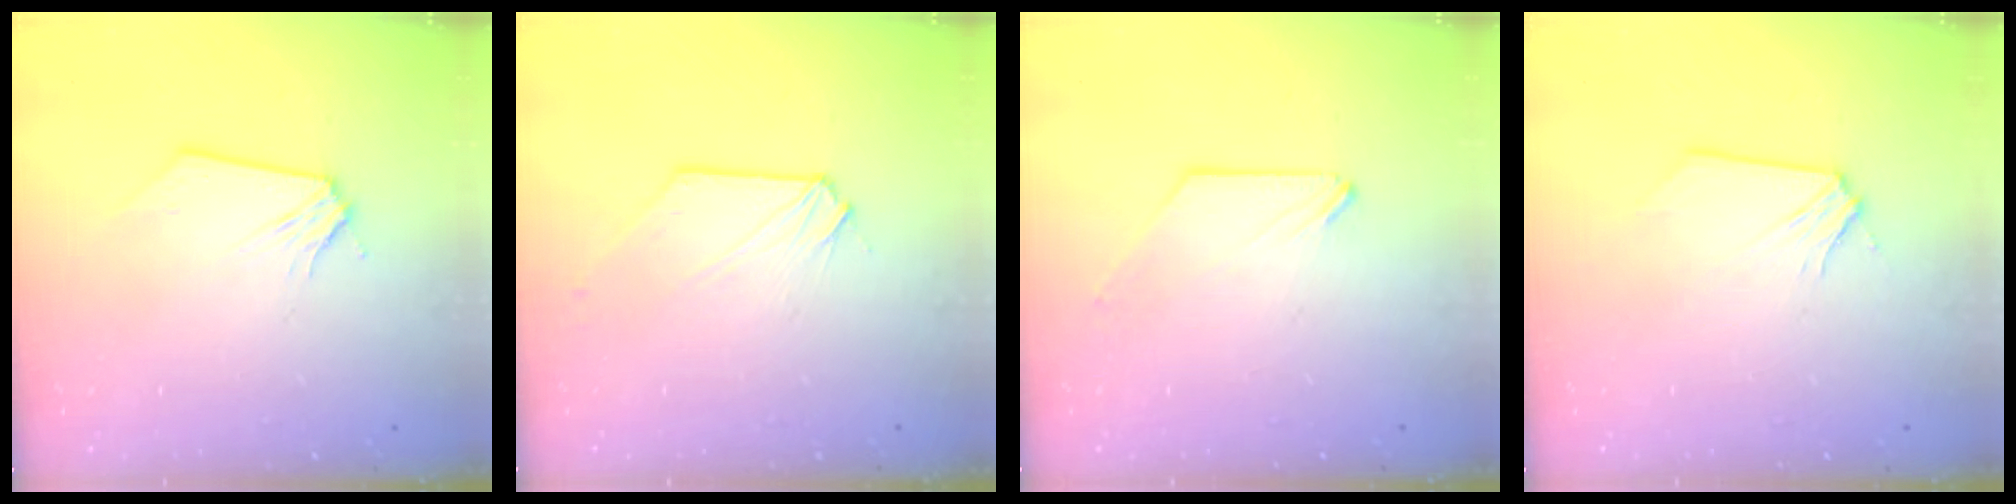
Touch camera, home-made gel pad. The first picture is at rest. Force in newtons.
{"total": 0.6, "press": 0.6, "slide": 0.1}
{"total": 0.7, "press": 0.7, "slide": 0.1}
{"total": 0.6, "press": 0.6, "slide": 0.1}